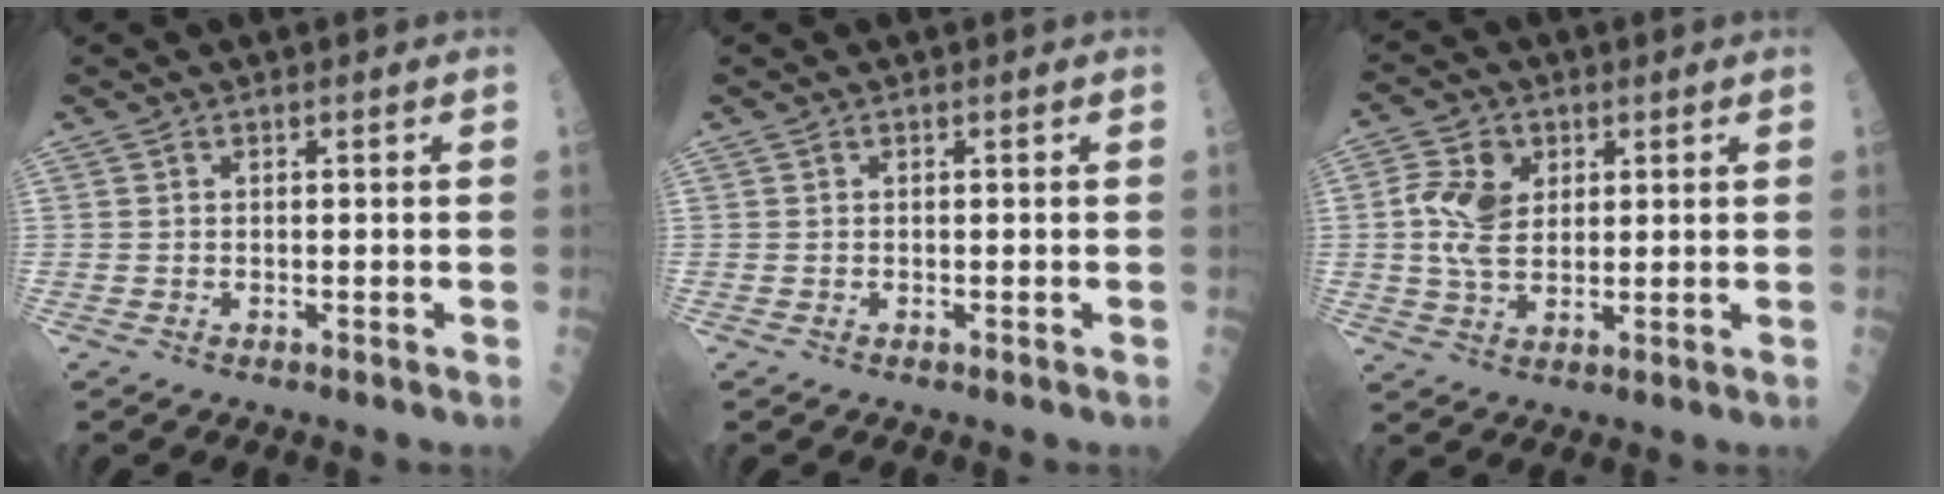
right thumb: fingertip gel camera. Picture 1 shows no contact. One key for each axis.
{"total": 0.0}
{"total": 7.9, "fx": 1.6, "fy": 5.3, "fz": 5.6, "tx": -0.102, "ty": 0.000, "tz": 0.030}